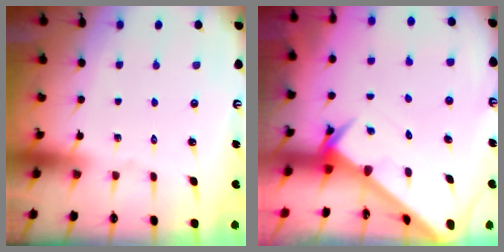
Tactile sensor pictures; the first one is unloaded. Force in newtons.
{"total": 2.9, "press": 2.9, "slide": 0.2}